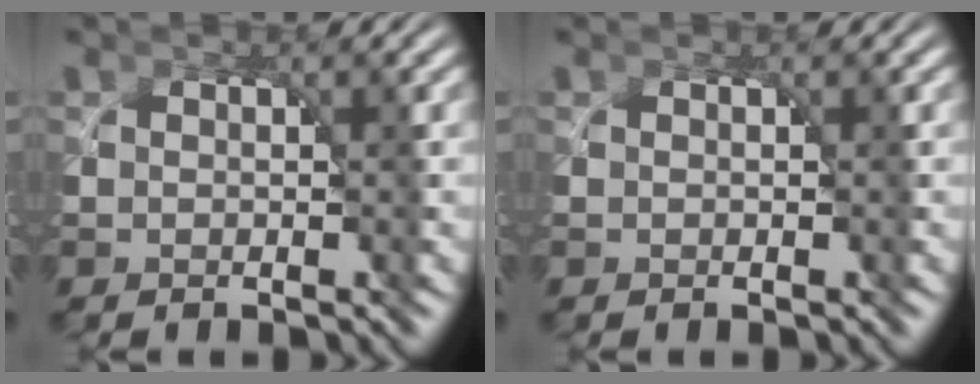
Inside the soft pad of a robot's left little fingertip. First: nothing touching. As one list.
[{"total": 0.0}]